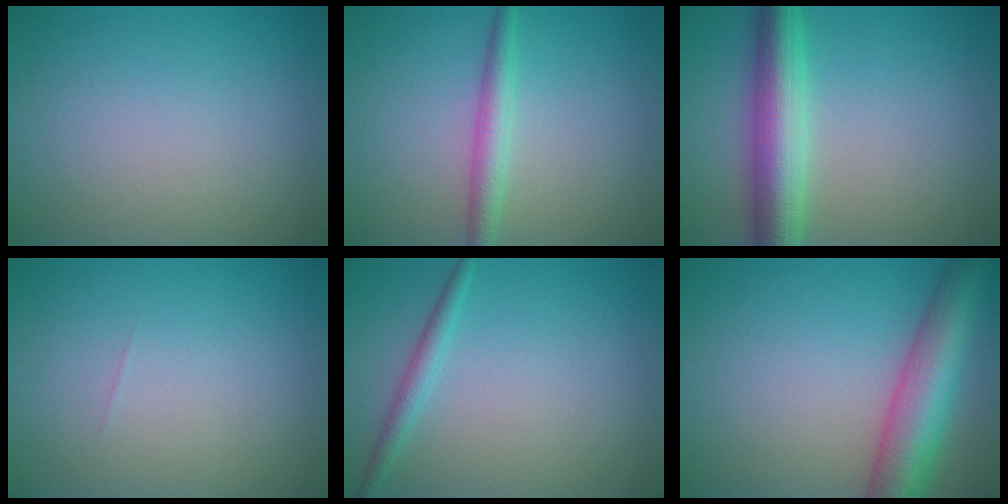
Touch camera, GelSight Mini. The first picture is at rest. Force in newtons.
{"total": 2.6, "press": 2.6, "slide": 0.0}
{"total": 6.4, "press": 6.4, "slide": 0.0}
{"total": 0.0}
{"total": 1.7, "press": 1.7, "slide": 0.0}
{"total": 8.4, "press": 8.4, "slide": 0.3}